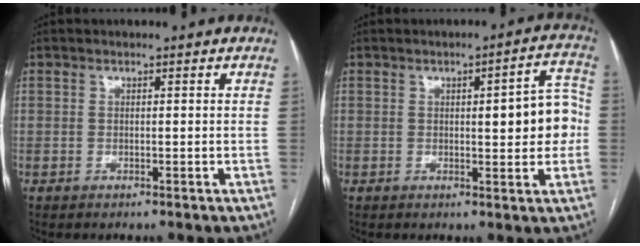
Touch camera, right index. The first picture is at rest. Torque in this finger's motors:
{"motor_torque": [0.62, 0.03, 0.20, 0.06]}